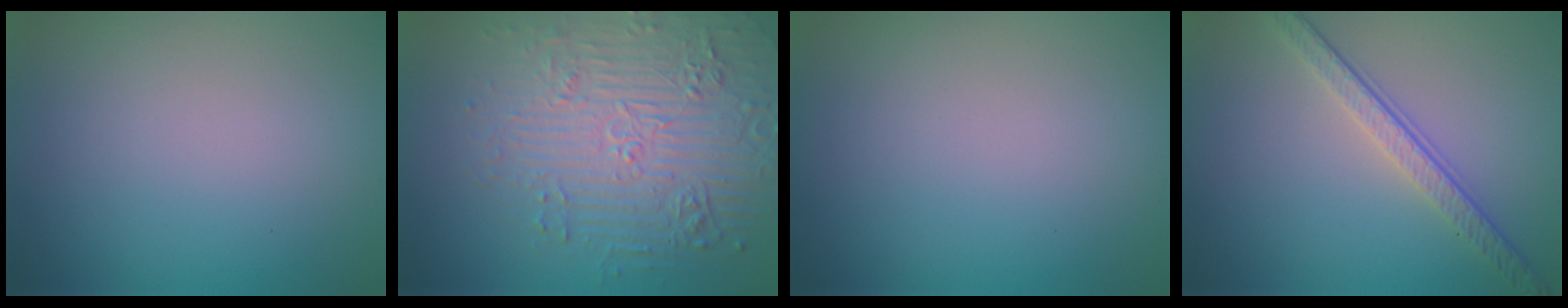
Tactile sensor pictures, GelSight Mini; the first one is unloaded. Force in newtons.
{"total": 6.7, "press": 5.2, "slide": 4.2}
{"total": 0.0}
{"total": 3.8, "press": 2.8, "slide": 2.5}